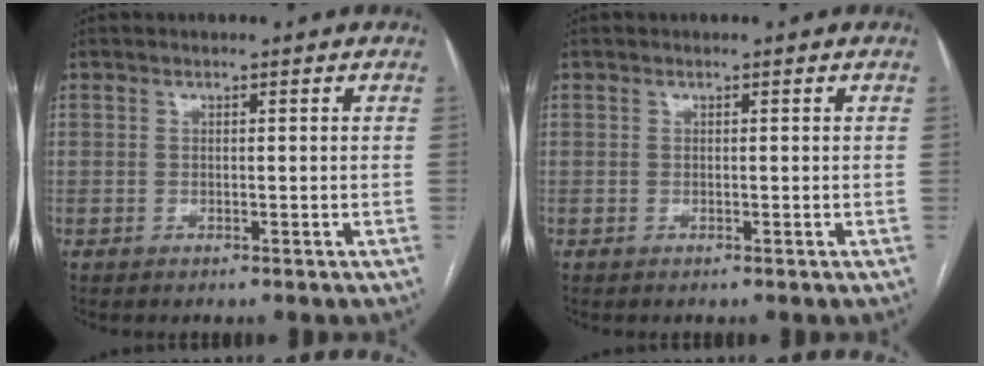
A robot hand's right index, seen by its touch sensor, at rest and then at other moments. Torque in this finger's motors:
{"motor_torque": [0.00, 0.00, 0.00, 0.00]}